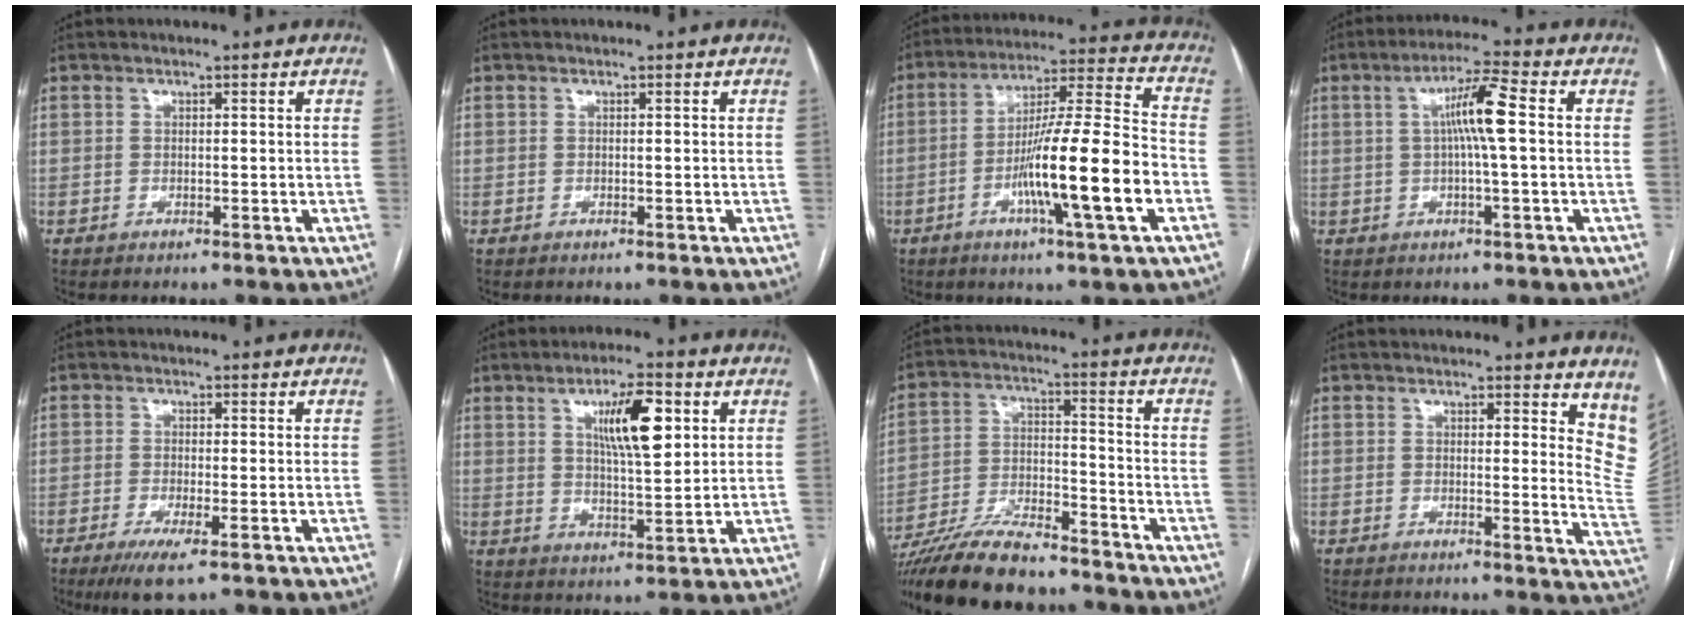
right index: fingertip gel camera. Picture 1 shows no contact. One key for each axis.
{"total": 0.0}
{"total": 17.1, "fx": -5.3, "fy": 0.0, "fz": 16.2, "tx": -0.275, "ty": -0.001, "tz": -0.088}
{"total": 7.0, "fx": 0.7, "fy": -0.1, "fz": 6.9, "tx": -0.124, "ty": 0.012, "tz": 0.010}
{"total": 5.0, "fx": -2.9, "fy": 0.6, "fz": 4.0, "tx": -0.072, "ty": -0.014, "tz": -0.048}
{"total": 9.5, "fx": 3.5, "fy": 2.0, "fz": 8.5, "tx": -0.145, "ty": 0.004, "tz": 0.062}
{"total": 16.5, "fx": -14.3, "fy": 3.0, "fz": 7.7, "tx": -0.157, "ty": -0.012, "tz": -0.250}
{"total": 9.9, "fx": 7.8, "fy": 3.0, "fz": 5.2, "tx": -0.034, "ty": -0.035, "tz": 0.058}